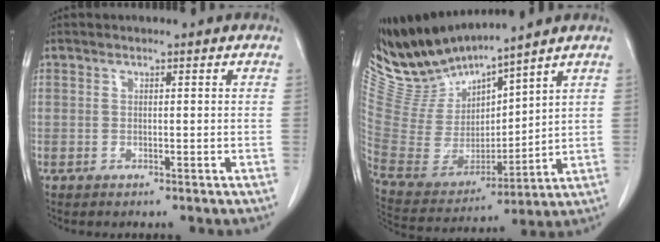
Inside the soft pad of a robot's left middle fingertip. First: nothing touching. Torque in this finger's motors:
{"motor_torque": [-0.02, -0.38, -0.07, -0.04]}